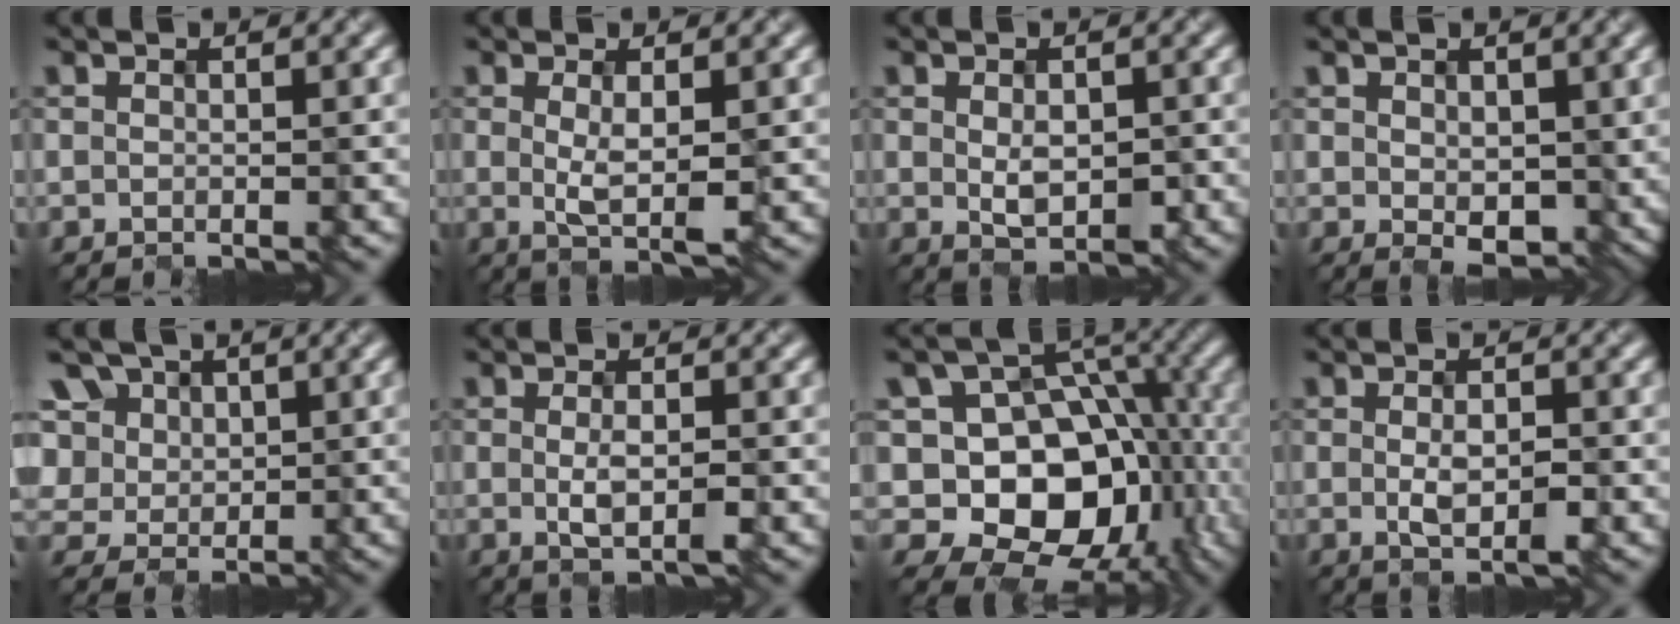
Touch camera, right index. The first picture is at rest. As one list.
[{"total": 2.9, "force": [-0.4, 0.7, 2.8], "torque": [-0.060, -0.007, 0.004]}, {"total": 2.6, "force": [-0.5, 1.4, 2.2], "torque": [-0.042, -0.004, 0.003]}, {"total": 3.0, "force": [0.3, 1.8, 2.4], "torque": [-0.047, -0.006, 0.018]}, {"total": 7.0, "force": [2.7, 5.8, 2.9], "torque": [-0.083, 0.022, 0.042]}, {"total": 2.4, "force": [-0.8, 0.6, 2.2], "torque": [-0.047, -0.004, -0.007]}, {"total": 12.2, "force": [-1.9, 9.2, 7.7], "torque": [-0.098, 0.001, -0.025]}, {"total": 2.9, "force": [-0.9, 1.1, 2.6], "torque": [-0.055, -0.003, -0.009]}]